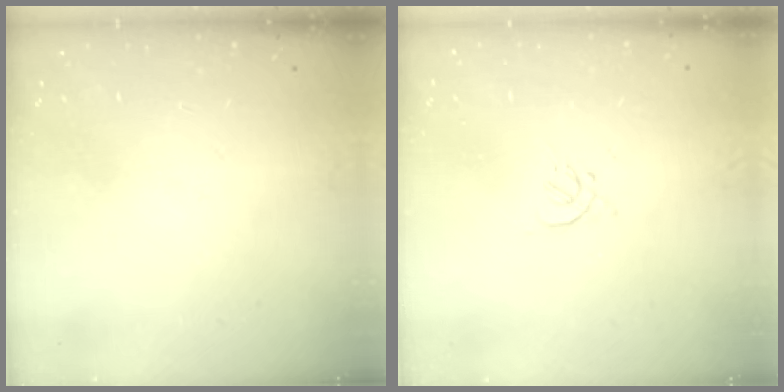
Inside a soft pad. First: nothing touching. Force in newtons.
{"total": 1.7, "press": 1.7, "slide": 0.5}